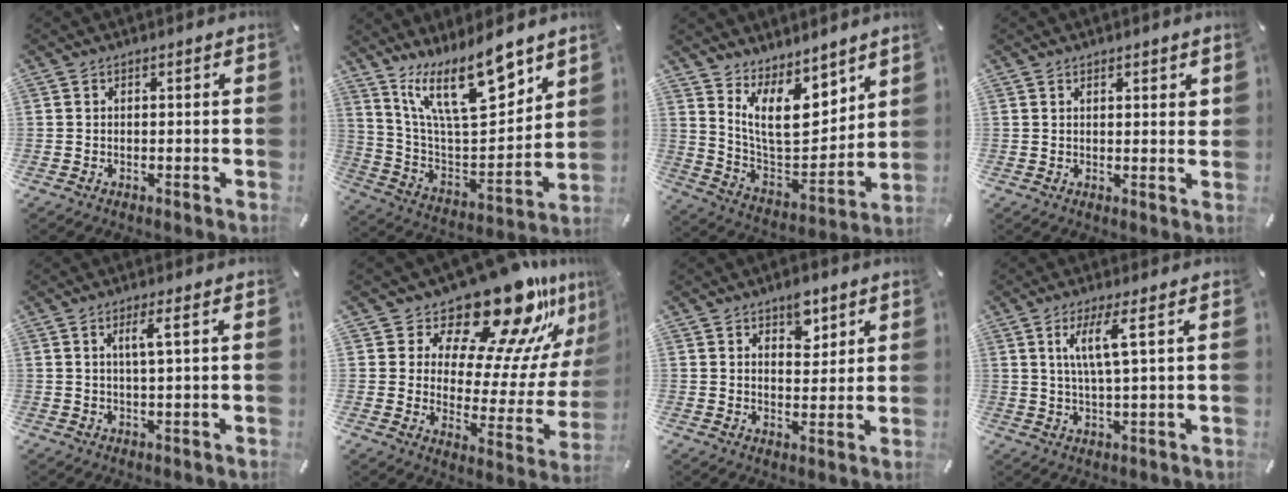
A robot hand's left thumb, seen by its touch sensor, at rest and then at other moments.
{"total": 19.4, "force": [13.1, 7.2, 12.4], "torque": [-0.228, -0.093, 0.225]}
{"total": 14.6, "force": [8.8, 8.0, 8.5], "torque": [-0.163, -0.060, 0.167]}
{"total": 1.9, "force": [1.4, 0.5, 1.2], "torque": [-0.016, -0.006, 0.024]}
{"total": 4.4, "force": [1.3, 0.2, 4.2], "torque": [-0.083, -0.001, 0.018]}
{"total": 22.4, "force": [18.6, 7.9, 9.8], "torque": [-0.136, -0.157, 0.305]}
{"total": 6.5, "force": [4.1, 3.9, 3.2], "torque": [-0.027, -0.019, 0.065]}
{"total": 7.3, "force": [2.4, 0.7, 6.8], "torque": [-0.140, -0.001, 0.037]}